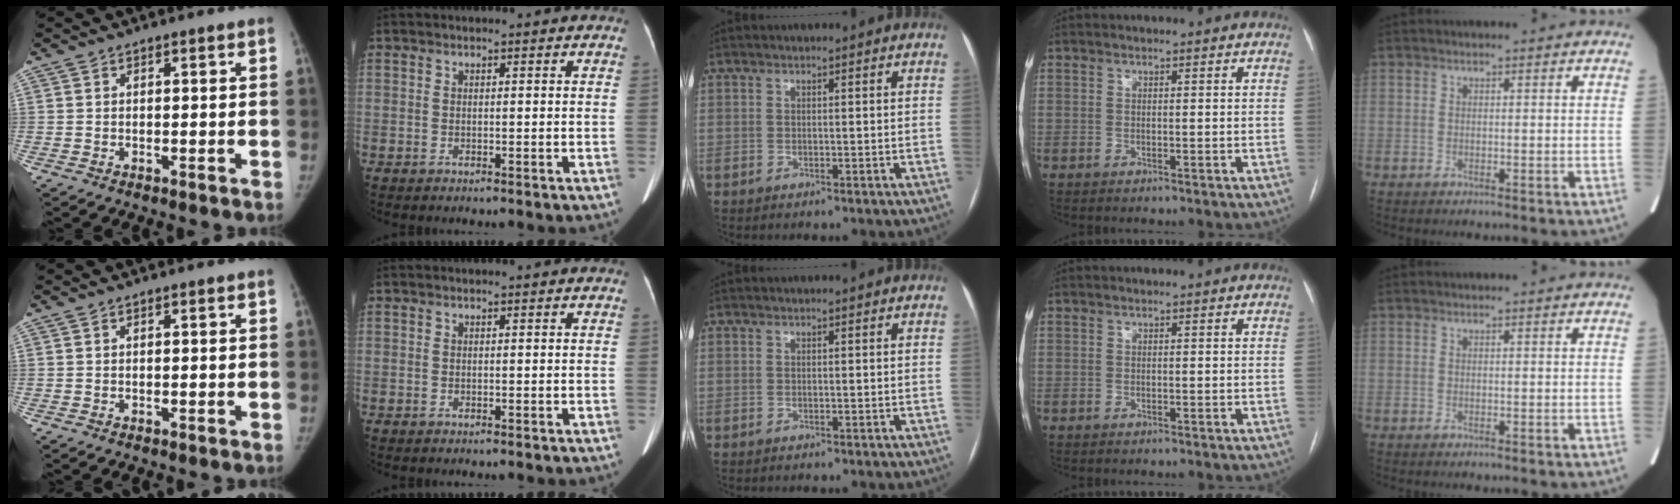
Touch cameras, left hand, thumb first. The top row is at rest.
{}